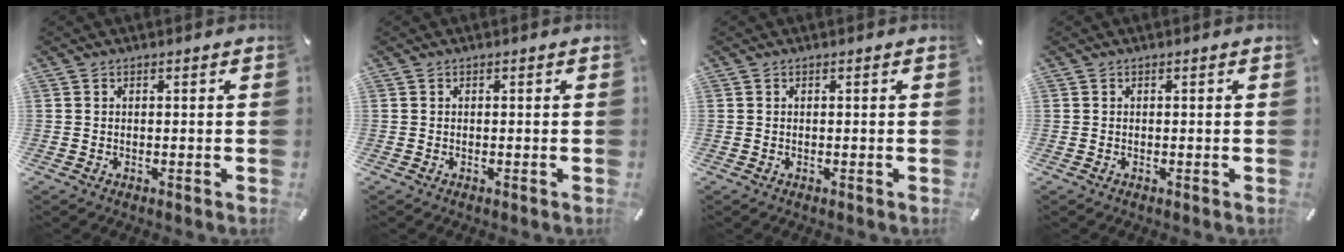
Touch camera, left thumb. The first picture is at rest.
{"total": 0.0}
{"total": 0.0}
{"total": 0.0}